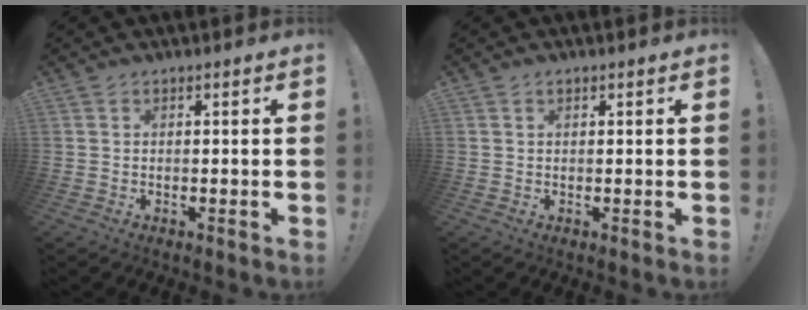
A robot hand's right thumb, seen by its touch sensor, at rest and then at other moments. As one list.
[{"total": 0.7, "force": [0.4, 0.4, 0.4], "torque": [-0.003, -0.002, 0.007]}]